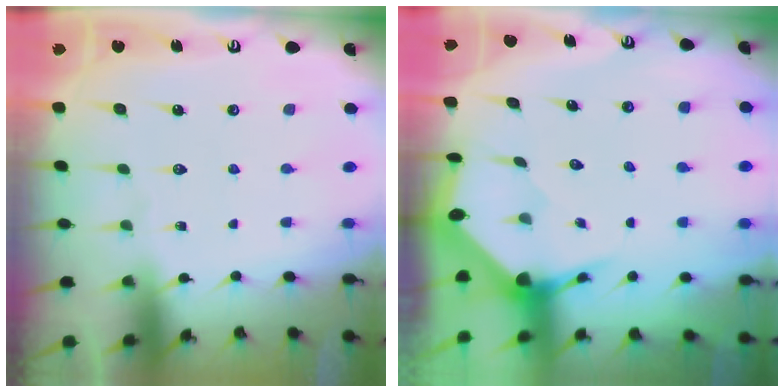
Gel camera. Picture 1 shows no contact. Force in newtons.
{"total": 3.4, "press": 3.4, "slide": 0.4}